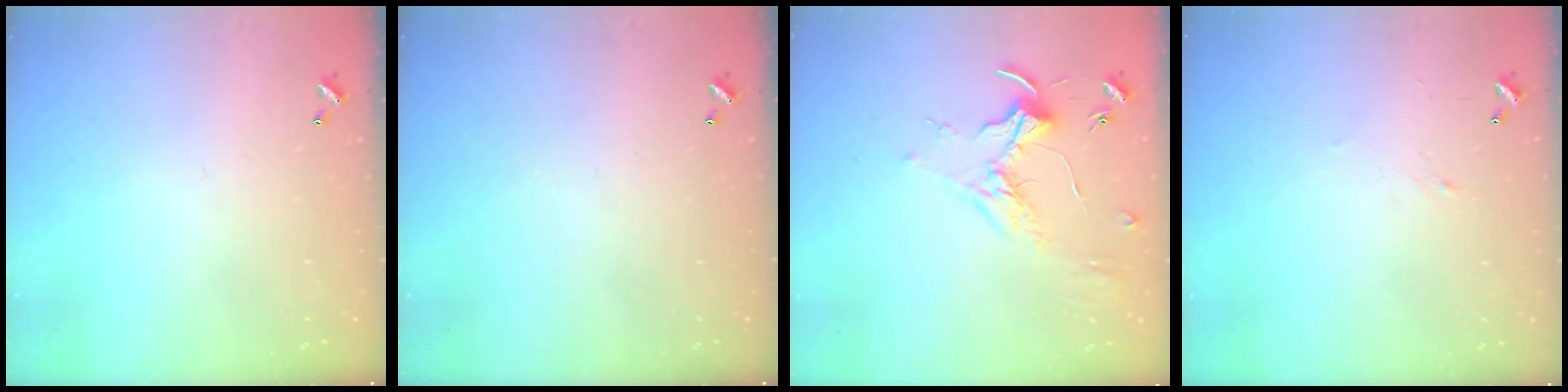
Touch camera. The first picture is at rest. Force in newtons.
{"total": 0.0}
{"total": 1.7, "press": 1.5, "slide": 0.7}
{"total": 2.4, "press": 2.4, "slide": 0.4}